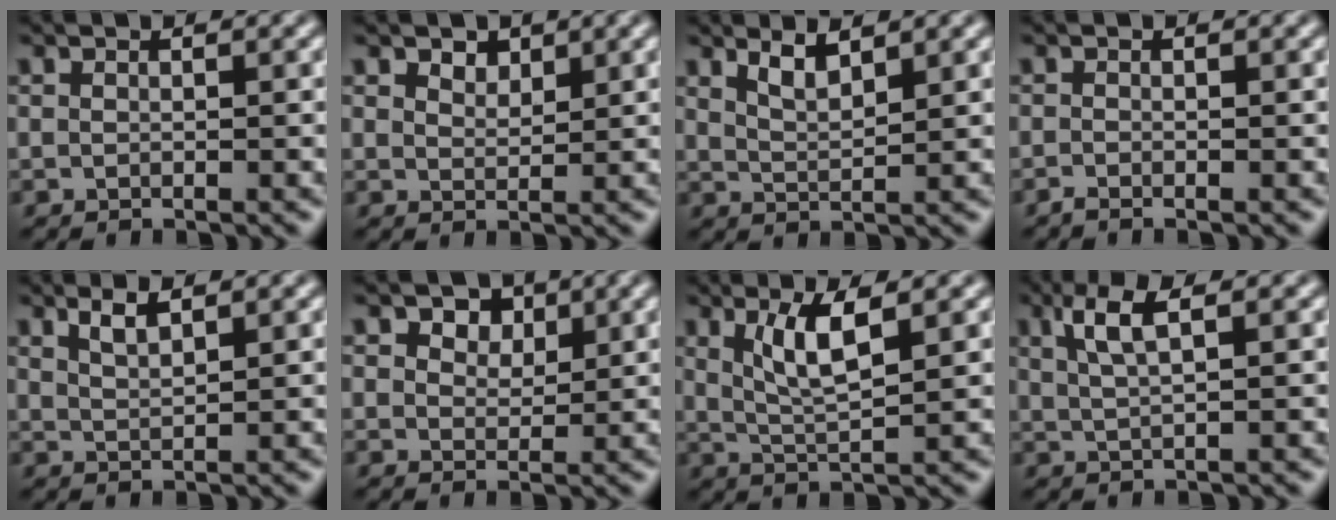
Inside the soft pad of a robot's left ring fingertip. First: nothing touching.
{"total": 1.6, "force": [1.3, 0.8, 0.5], "torque": [-0.009, -0.002, 0.022]}
{"total": 2.2, "force": [1.7, 0.5, 1.4], "torque": [-0.027, -0.004, 0.034]}
{"total": 0.7, "force": [-0.6, 0.1, 0.4], "torque": [-0.007, -0.004, -0.013]}
{"total": 1.9, "force": [1.4, 0.5, 1.2], "torque": [-0.023, 0.000, 0.027]}
{"total": 3.3, "force": [1.9, 2.1, 1.6], "torque": [-0.031, -0.005, 0.024]}
{"total": 4.0, "force": [1.6, 0.9, 3.5], "torque": [-0.071, -0.005, 0.035]}
{"total": 3.3, "force": [1.6, 0.9, 2.8], "torque": [-0.054, 0.002, 0.031]}